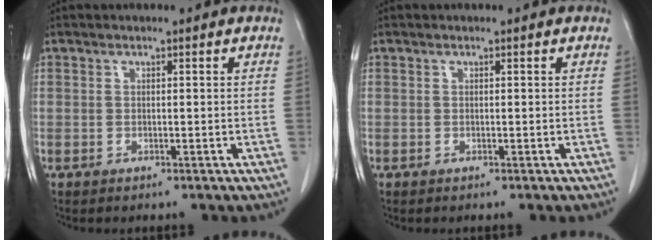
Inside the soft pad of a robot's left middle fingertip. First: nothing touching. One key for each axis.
{"total": 0.0}